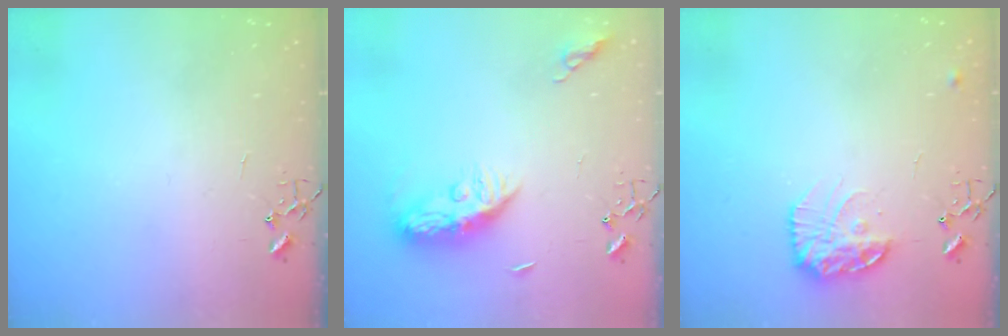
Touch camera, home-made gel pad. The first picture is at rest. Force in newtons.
{"total": 9.8, "press": 9.8, "slide": 0.5}
{"total": 14.3, "press": 14.3, "slide": 0.8}